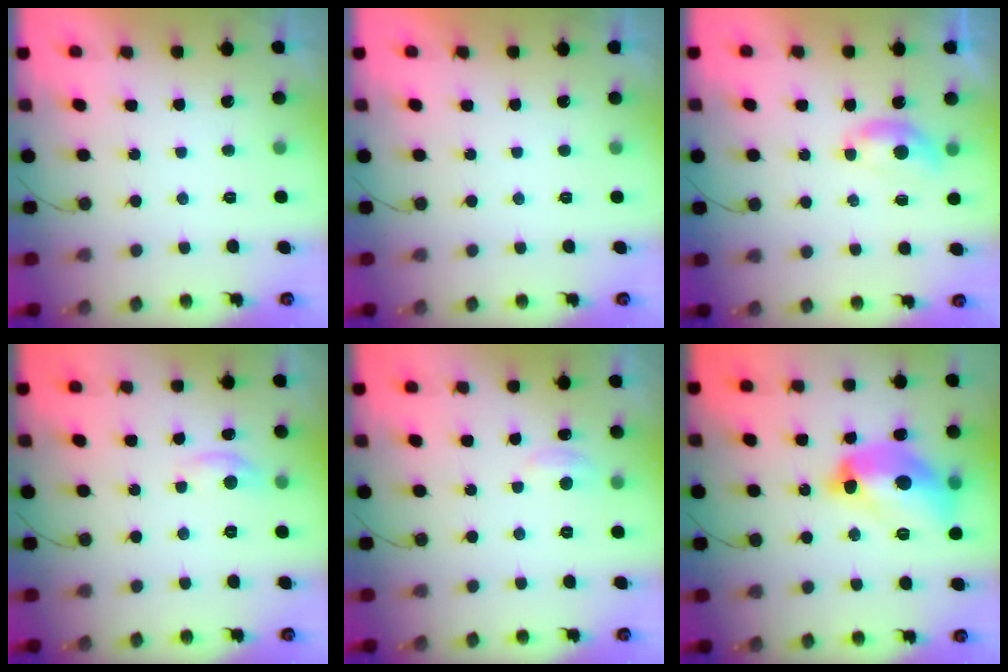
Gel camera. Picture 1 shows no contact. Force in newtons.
{"total": 0.0}
{"total": 4.7, "press": 4.7, "slide": 0.6}
{"total": 4.2, "press": 4.2, "slide": 0.1}
{"total": 3.7, "press": 3.6, "slide": 0.4}
{"total": 16.1, "press": 16.1, "slide": 1.8}